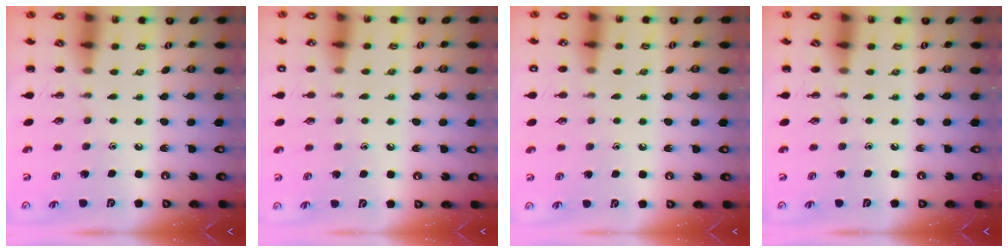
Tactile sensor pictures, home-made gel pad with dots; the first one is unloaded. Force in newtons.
{"total": 5.8, "press": 5.6, "slide": 1.7}
{"total": 5.8, "press": 5.6, "slide": 1.7}
{"total": 0.0}